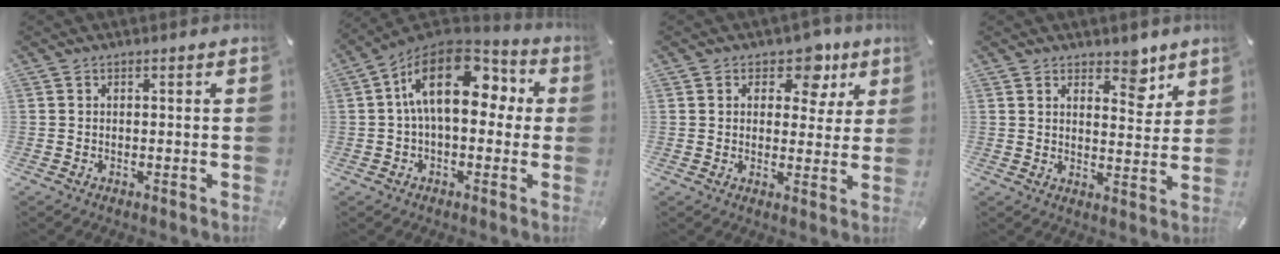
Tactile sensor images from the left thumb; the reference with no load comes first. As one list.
[{"total": 17.9, "force": [4.1, 10.0, 14.2], "torque": [-0.234, -0.014, 0.066]}, {"total": 8.2, "force": [4.3, 5.4, 4.4], "torque": [-0.042, -0.022, 0.066]}, {"total": 6.8, "force": [5.1, 3.6, 2.7], "torque": [-0.008, -0.038, 0.083]}]